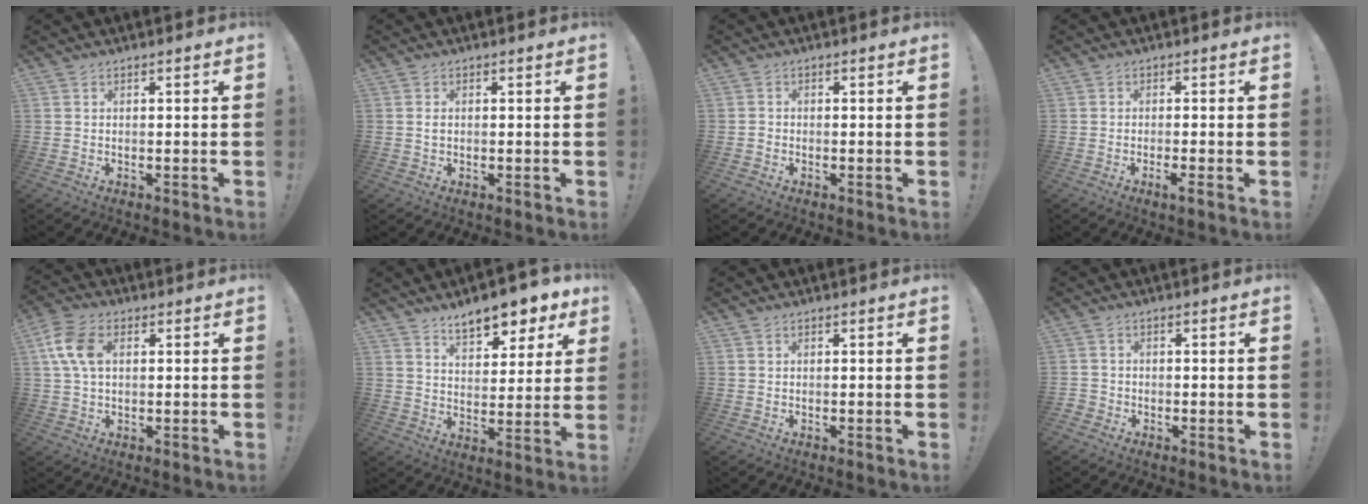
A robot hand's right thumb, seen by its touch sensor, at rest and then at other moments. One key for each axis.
{"total": 0.7, "fx": 0.1, "fy": 0.5, "fz": 0.5, "tx": -0.007, "ty": 0.002, "tz": 0.000}
{"total": 1.0, "fx": -0.7, "fy": 0.7, "fz": 0.2, "tx": -0.003, "ty": 0.004, "tz": -0.013}
{"total": 3.1, "fx": -1.3, "fy": -0.5, "fz": 2.8, "tx": -0.045, "ty": -0.007, "tz": -0.020}
{"total": 9.5, "fx": 2.1, "fy": 6.1, "fz": 7.0, "tx": -0.144, "ty": 0.010, "tz": 0.041}
{"total": 11.1, "fx": 8.0, "fy": 4.7, "fz": 6.1, "tx": -0.079, "ty": -0.055, "tz": 0.140}
{"total": 0.0}
{"total": 1.9, "fx": -1.3, "fy": 1.2, "fz": 0.6, "tx": -0.008, "ty": 0.006, "tz": -0.024}